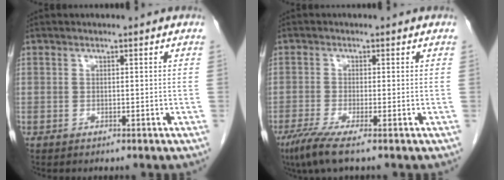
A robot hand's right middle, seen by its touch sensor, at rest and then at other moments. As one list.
[{"total": 4.6, "force": [-2.9, 0.0, 3.5], "torque": [-0.072, -0.016, -0.060]}]